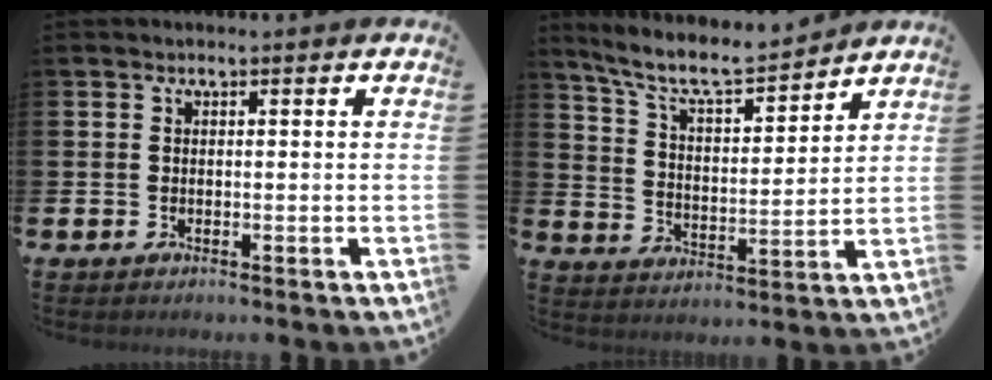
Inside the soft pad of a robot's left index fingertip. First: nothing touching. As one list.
[{"total": 8.3, "force": [7.5, 1.5, 3.1], "torque": [-0.085, -0.050, 0.129]}]